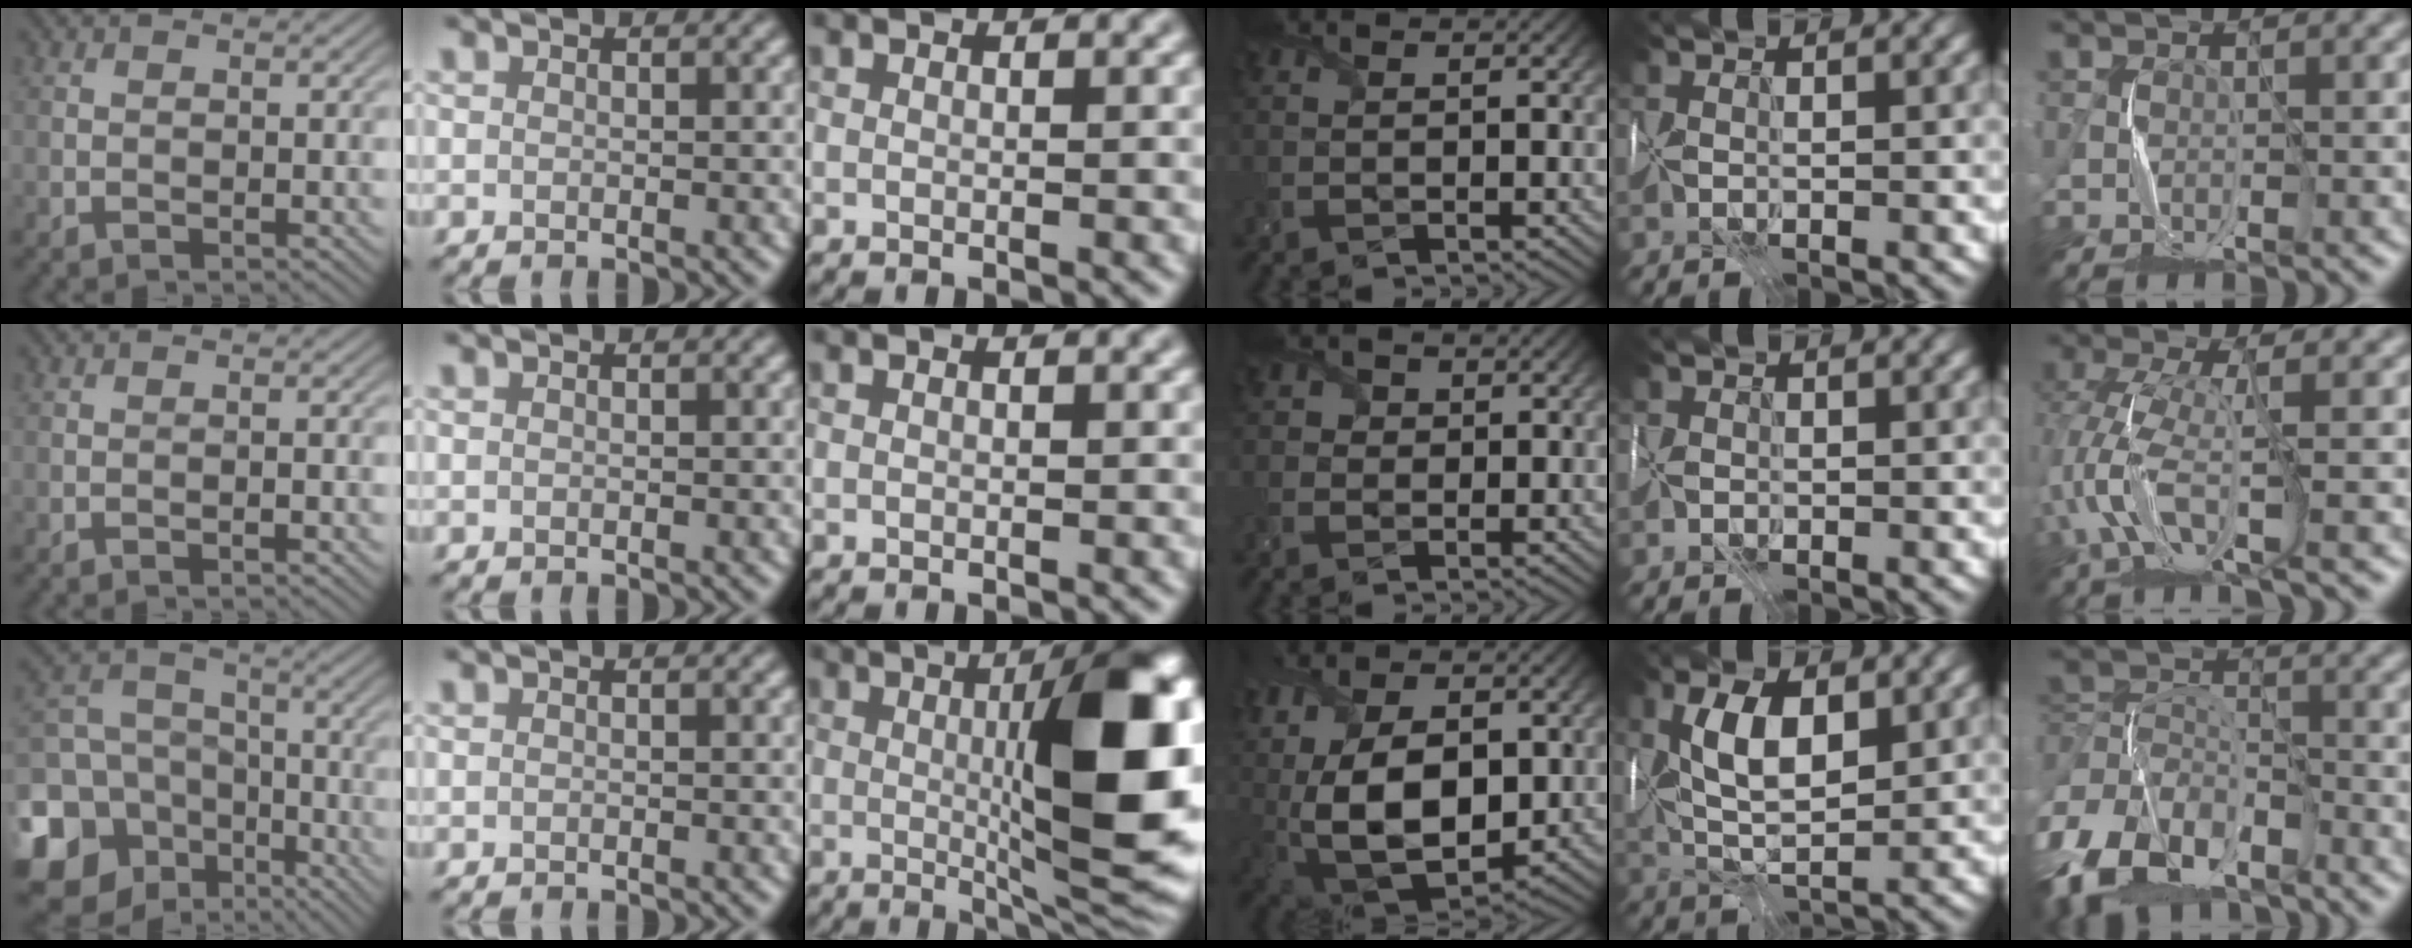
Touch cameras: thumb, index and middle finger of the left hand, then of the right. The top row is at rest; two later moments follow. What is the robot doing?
{"motion": "wrap", "object": "scarf"}